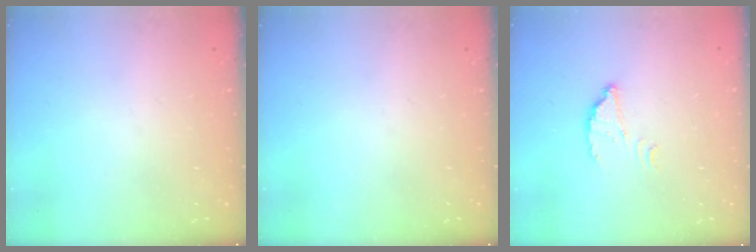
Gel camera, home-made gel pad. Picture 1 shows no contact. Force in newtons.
{"total": 0.0}
{"total": 2.5, "press": 2.5, "slide": 0.2}